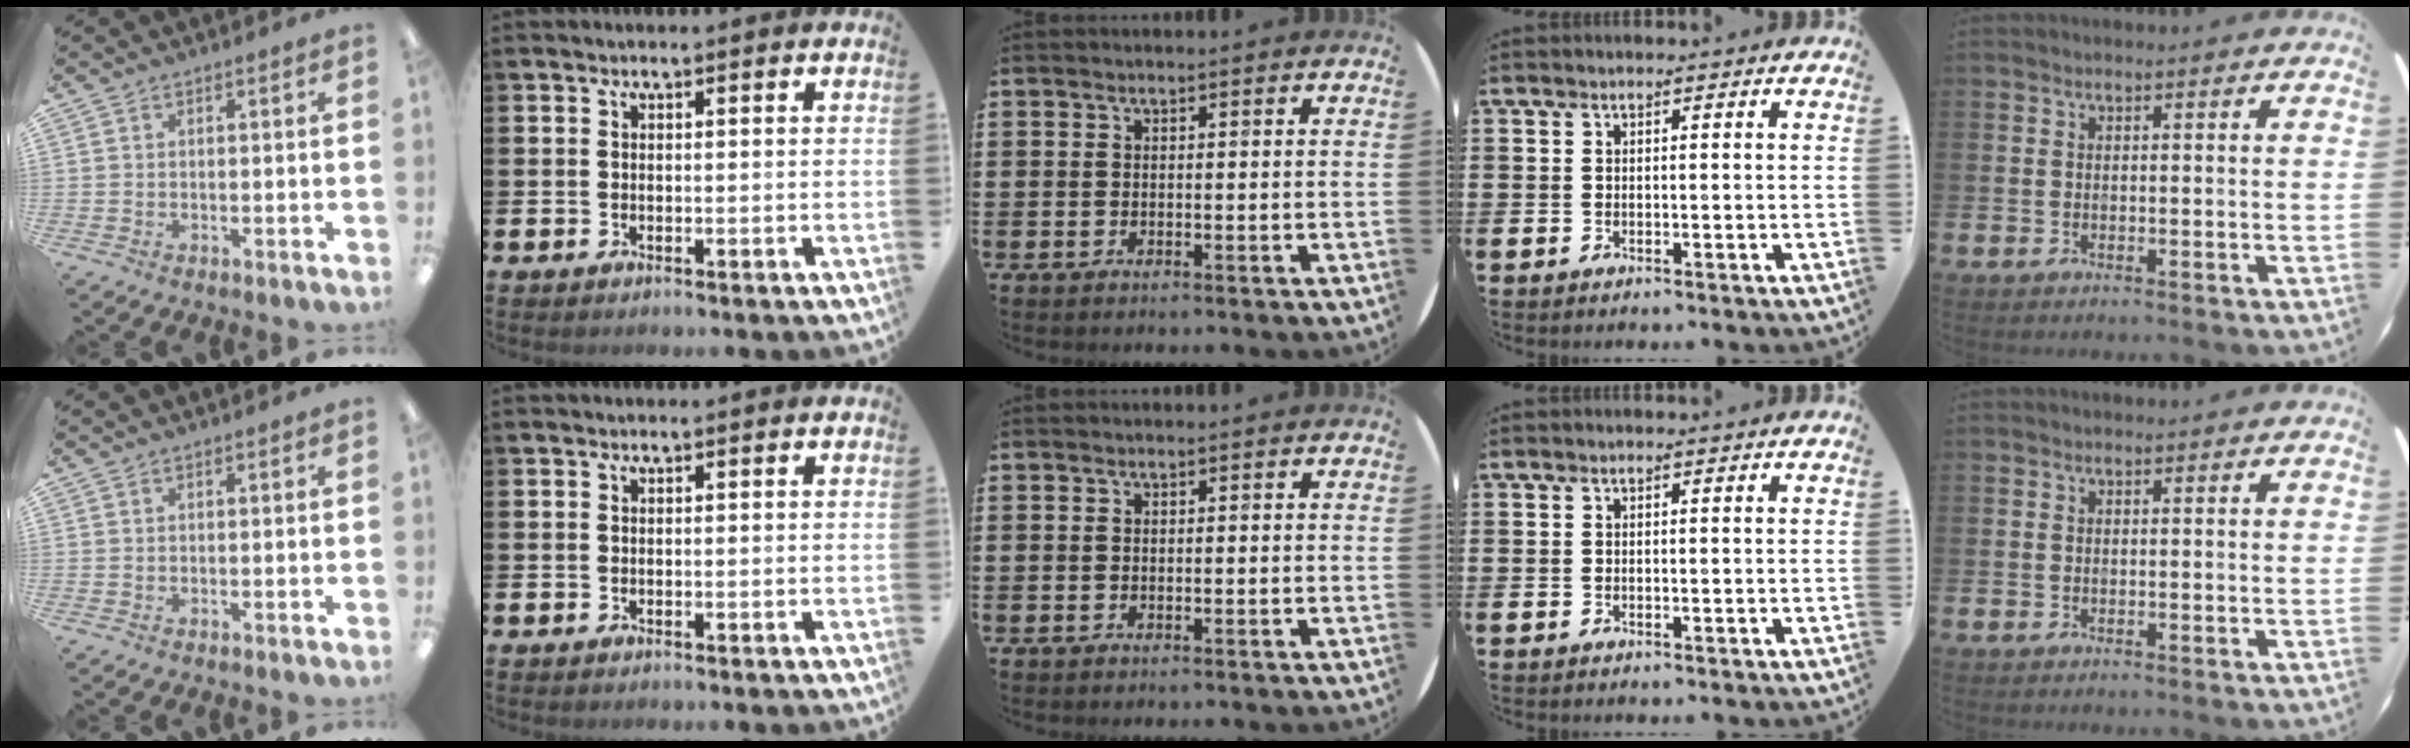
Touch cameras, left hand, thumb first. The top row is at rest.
{}